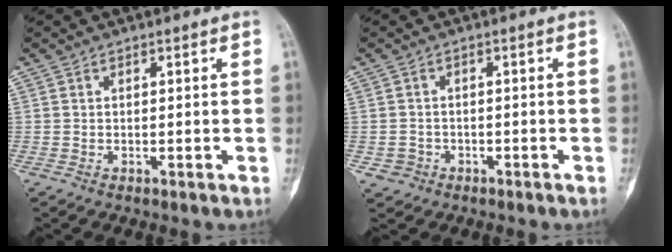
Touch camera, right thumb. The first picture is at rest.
{"total": 2.1, "force": [-0.9, 1.9, 0.1], "torque": [0.004, 0.013, -0.012]}